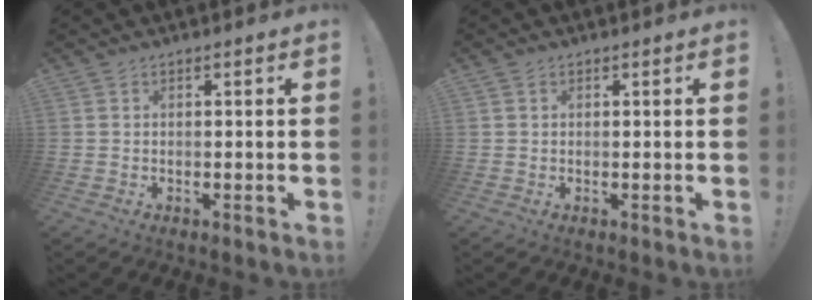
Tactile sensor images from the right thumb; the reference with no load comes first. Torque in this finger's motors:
{"motor_torque": [0.03, -0.14, -0.29, -0.07, 0.08]}